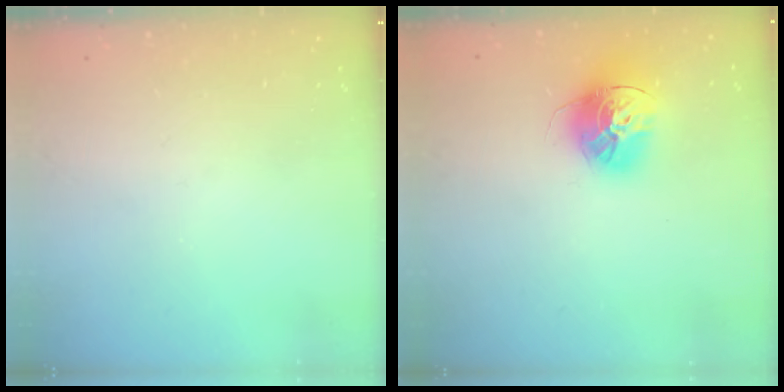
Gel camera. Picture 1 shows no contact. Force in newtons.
{"total": 15.6, "press": 15.5, "slide": 1.4}